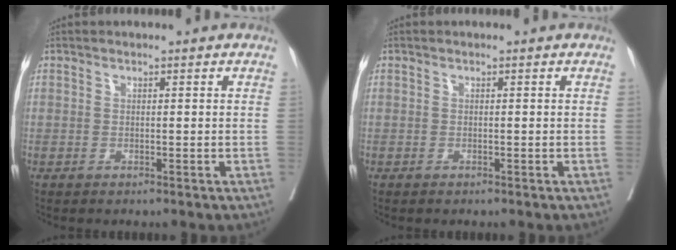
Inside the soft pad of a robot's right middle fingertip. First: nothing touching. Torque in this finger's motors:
{"motor_torque": [-0.31, 0.12, -0.05, 0.01]}